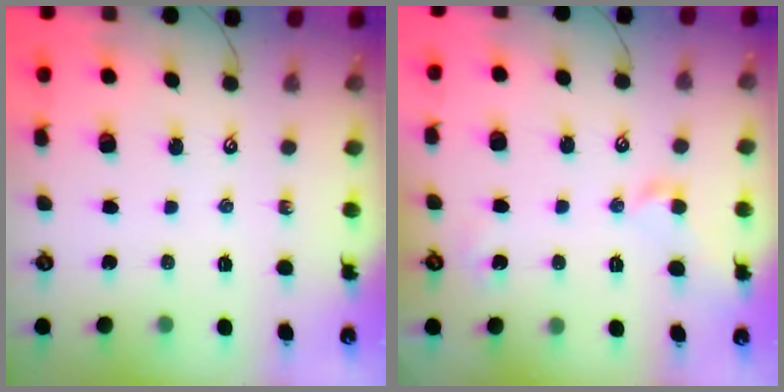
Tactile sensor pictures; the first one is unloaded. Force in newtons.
{"total": 1.7, "press": 1.6, "slide": 0.5}